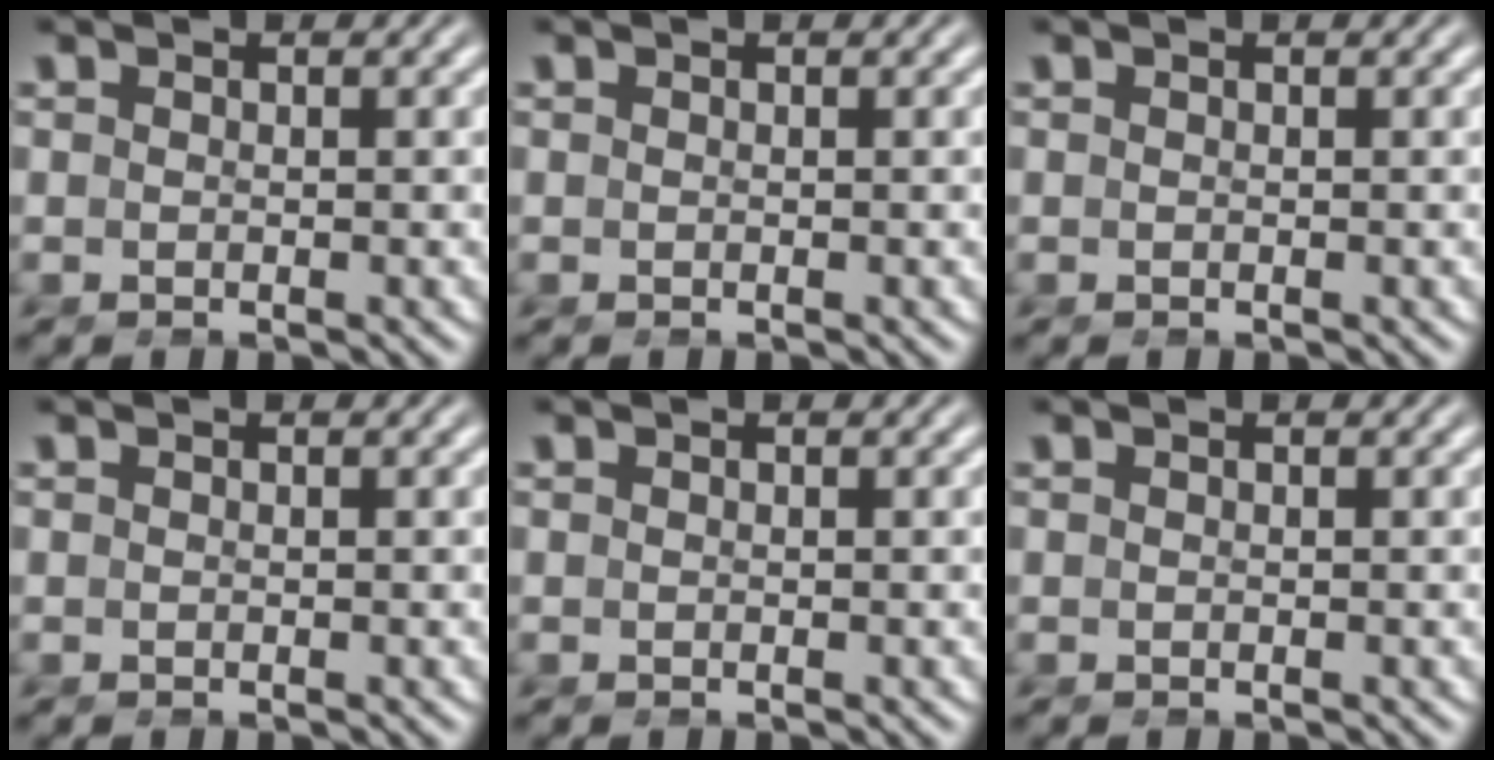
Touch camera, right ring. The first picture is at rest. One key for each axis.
{"total": 0.0}
{"total": 0.0}
{"total": 0.0}
{"total": 0.0}
{"total": 0.0}